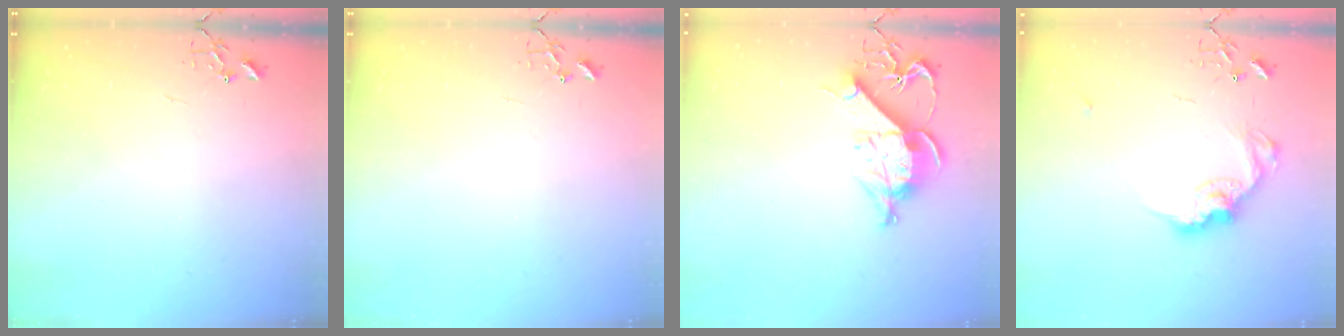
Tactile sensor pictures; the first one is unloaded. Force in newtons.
{"total": 0.0}
{"total": 11.0, "press": 11.0, "slide": 1.3}
{"total": 13.5, "press": 13.5, "slide": 0.8}